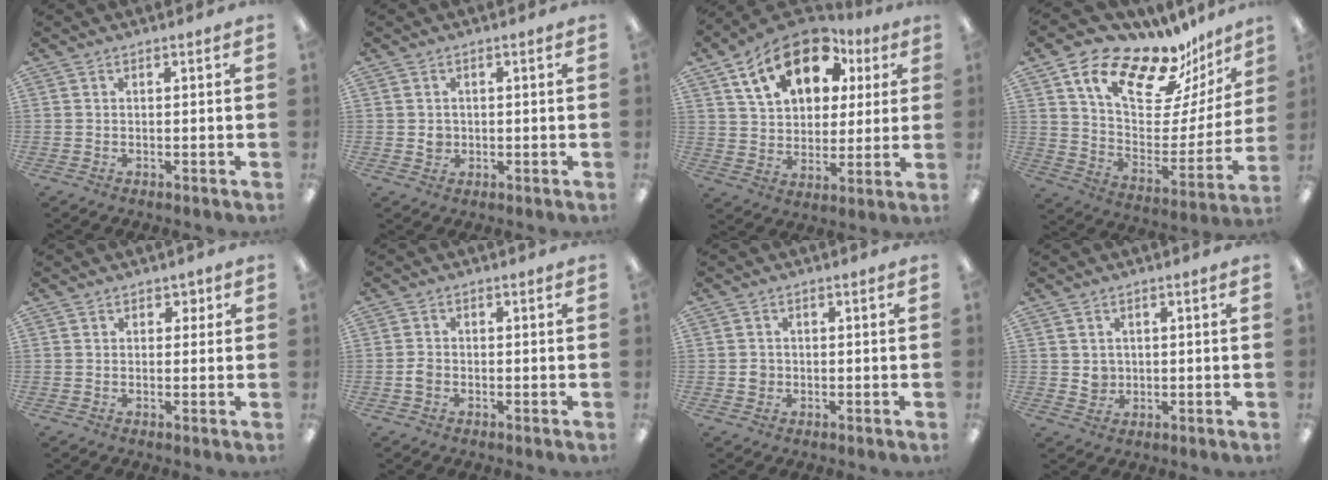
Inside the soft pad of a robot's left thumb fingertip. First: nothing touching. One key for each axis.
{"total": 2.3, "fx": 0.1, "fy": 2.2, "fz": 0.7, "tx": -0.008, "ty": 0.001, "tz": -0.002}
{"total": 18.7, "fx": 10.4, "fy": 11.3, "fz": 10.7, "tx": -0.179, "ty": -0.032, "tz": 0.187}
{"total": 19.2, "fx": 14.9, "fy": 7.4, "fz": 9.6, "tx": -0.159, "ty": -0.116, "tz": 0.255}
{"total": 2.5, "fx": 1.1, "fy": 2.0, "fz": 0.8, "tx": 0.000, "ty": 0.000, "tz": 0.017}
{"total": 2.2, "fx": -0.7, "fy": 1.8, "fz": 1.2, "tx": -0.022, "ty": 0.004, "tz": -0.013}
{"total": 2.1, "fx": -0.2, "fy": 2.0, "fz": 0.6, "tx": -0.005, "ty": 0.001, "tz": -0.009}
{"total": 3.1, "fx": 0.8, "fy": 3.0, "fz": 0.5, "tx": 0.001, "ty": -0.002, "tz": 0.012}